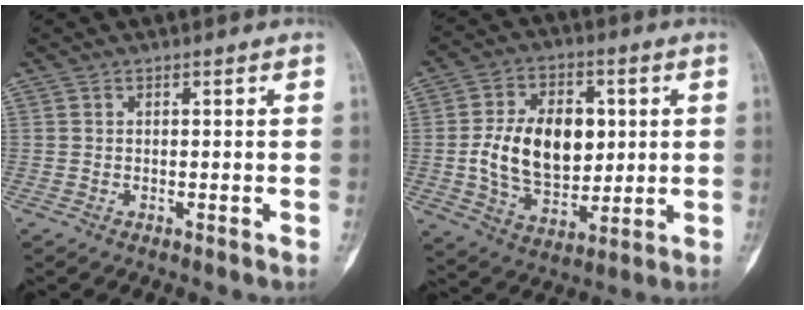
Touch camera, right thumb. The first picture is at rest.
{"total": 15.9, "force": [1.4, 10.4, 11.9], "torque": [-0.167, -0.004, 0.033]}